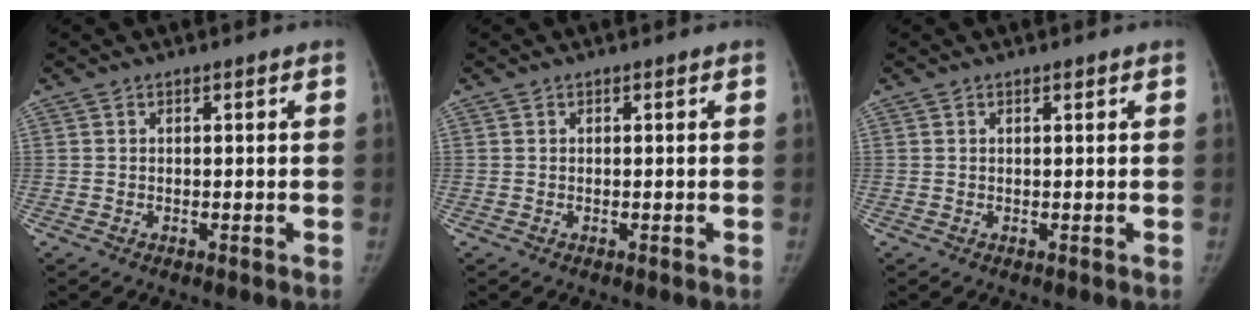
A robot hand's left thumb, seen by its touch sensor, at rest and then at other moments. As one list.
[{"total": 0.0}, {"total": 0.6, "force": [0.4, 0.2, 0.4], "torque": [-0.007, 0.000, 0.006]}]